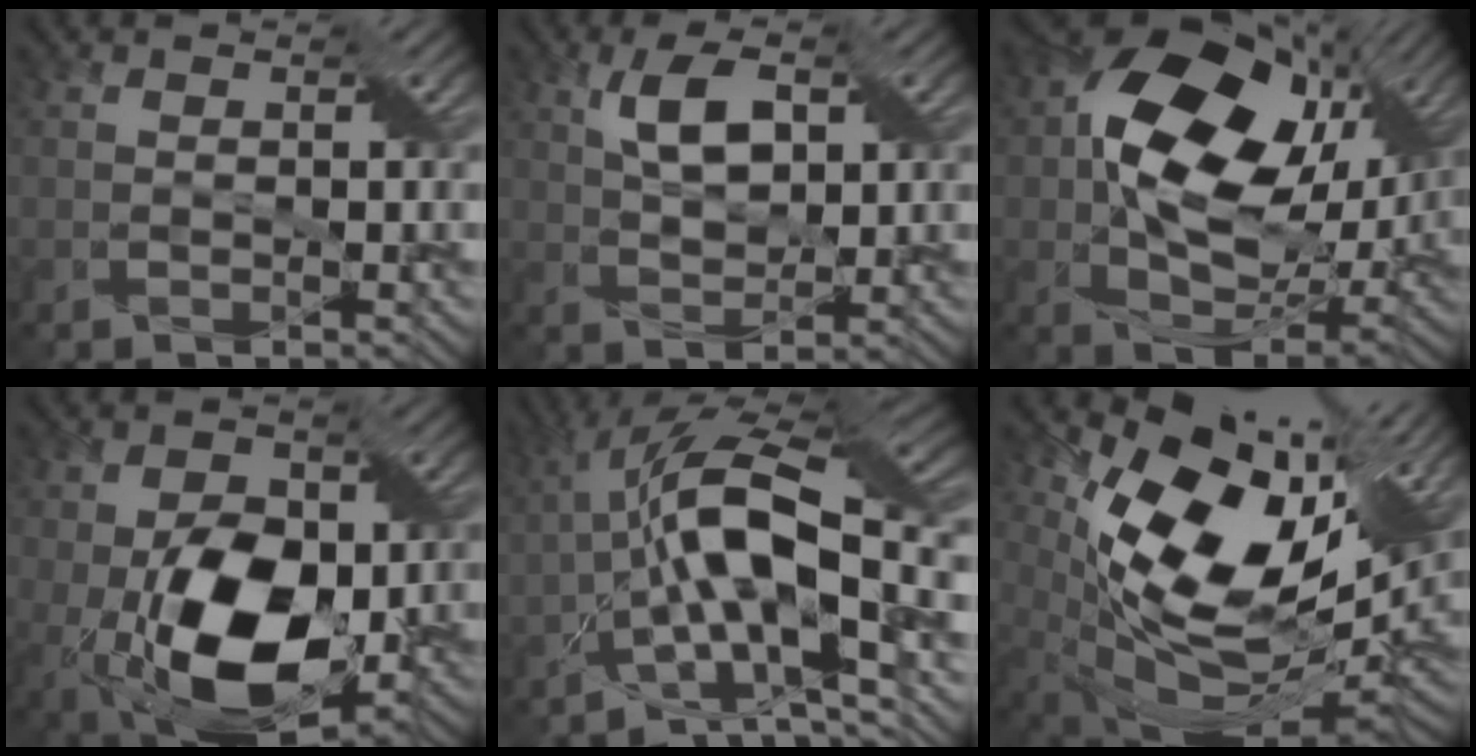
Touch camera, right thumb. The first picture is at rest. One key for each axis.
{"total": 5.6, "fx": 2.0, "fy": 2.7, "fz": 4.5, "tx": -0.093, "ty": 0.005, "tz": 0.036}
{"total": 18.0, "fx": 3.4, "fy": 11.7, "fz": 13.2, "tx": -0.232, "ty": -0.008, "tz": 0.069}
{"total": 15.2, "fx": -2.9, "fy": 9.1, "fz": 11.8, "tx": -0.212, "ty": -0.029, "tz": -0.047}
{"total": 15.4, "fx": -2.8, "fy": 5.5, "fz": 14.1, "tx": -0.238, "ty": 0.015, "tz": -0.064}
{"total": 17.6, "fx": 4.5, "fy": 10.0, "fz": 13.8, "tx": -0.257, "ty": -0.008, "tz": 0.086}